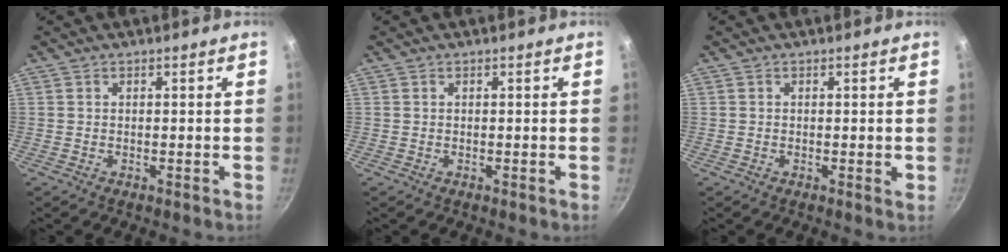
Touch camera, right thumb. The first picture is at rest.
{"total": 0.0}
{"total": 0.8, "force": [-0.1, 0.4, 0.7], "torque": [-0.010, -0.001, -0.002]}